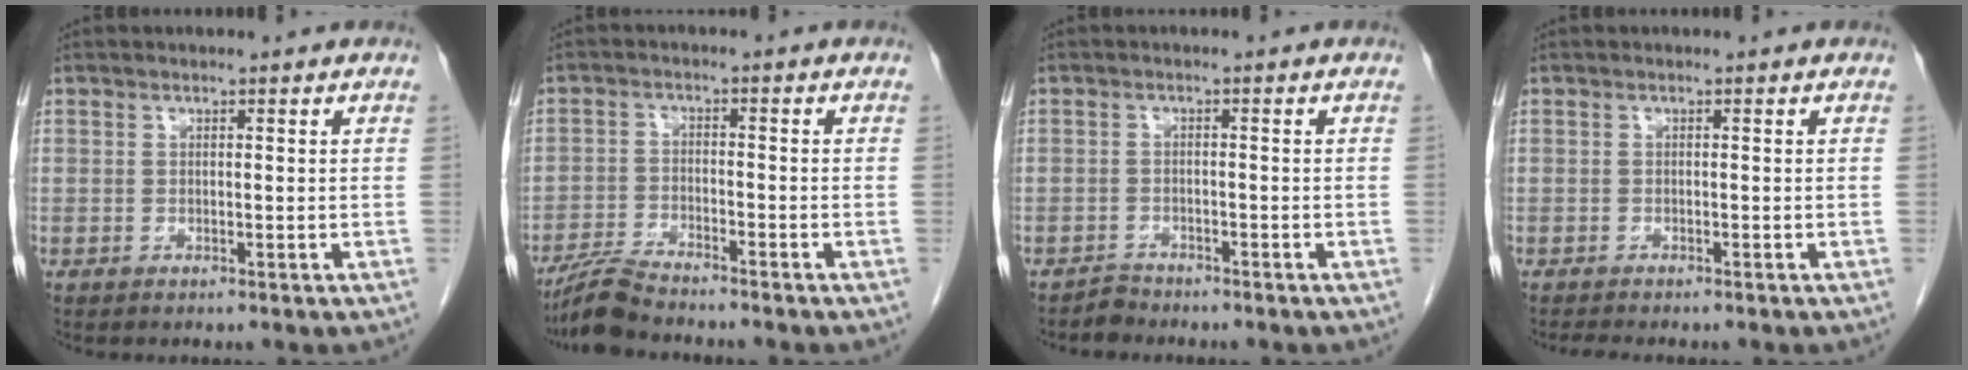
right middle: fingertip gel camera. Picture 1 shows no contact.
{"total": 5.6, "force": [-5.2, 0.2, 2.0], "torque": [-0.042, -0.022, -0.101]}
{"total": 1.7, "force": [-1.6, 0.4, -0.4], "torque": [0.003, -0.003, -0.027]}
{"total": 2.2, "force": [-1.9, 0.2, 0.9], "torque": [-0.019, -0.007, -0.027]}